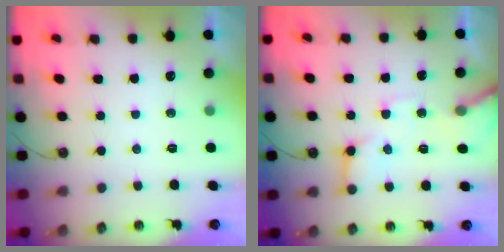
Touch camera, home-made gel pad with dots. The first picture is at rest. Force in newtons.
{"total": 11.0, "press": 10.9, "slide": 1.7}